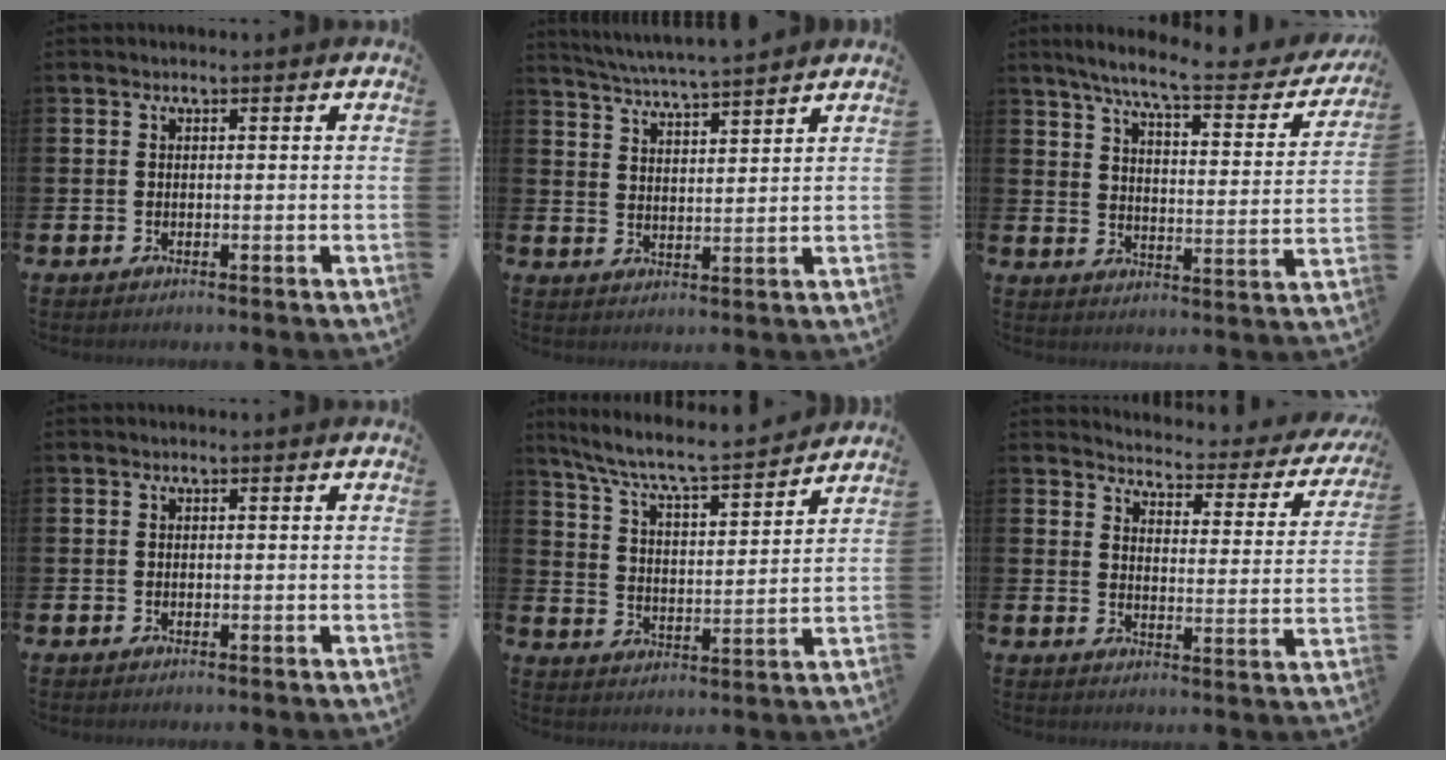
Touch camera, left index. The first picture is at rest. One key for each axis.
{"total": 5.5, "fx": 5.4, "fy": -0.3, "fz": 1.0, "tx": -0.042, "ty": -0.030, "tz": 0.096}
{"total": 7.8, "fx": 6.6, "fy": 0.8, "fz": 4.0, "tx": -0.101, "ty": -0.046, "tz": 0.106}
{"total": 0.0}
{"total": 7.4, "fx": 7.0, "fy": 0.4, "fz": 2.5, "tx": -0.082, "ty": -0.054, "tz": 0.117}
{"total": 3.4, "fx": 3.2, "fy": 0.8, "fz": 0.6, "tx": -0.029, "ty": -0.035, "tz": 0.046}